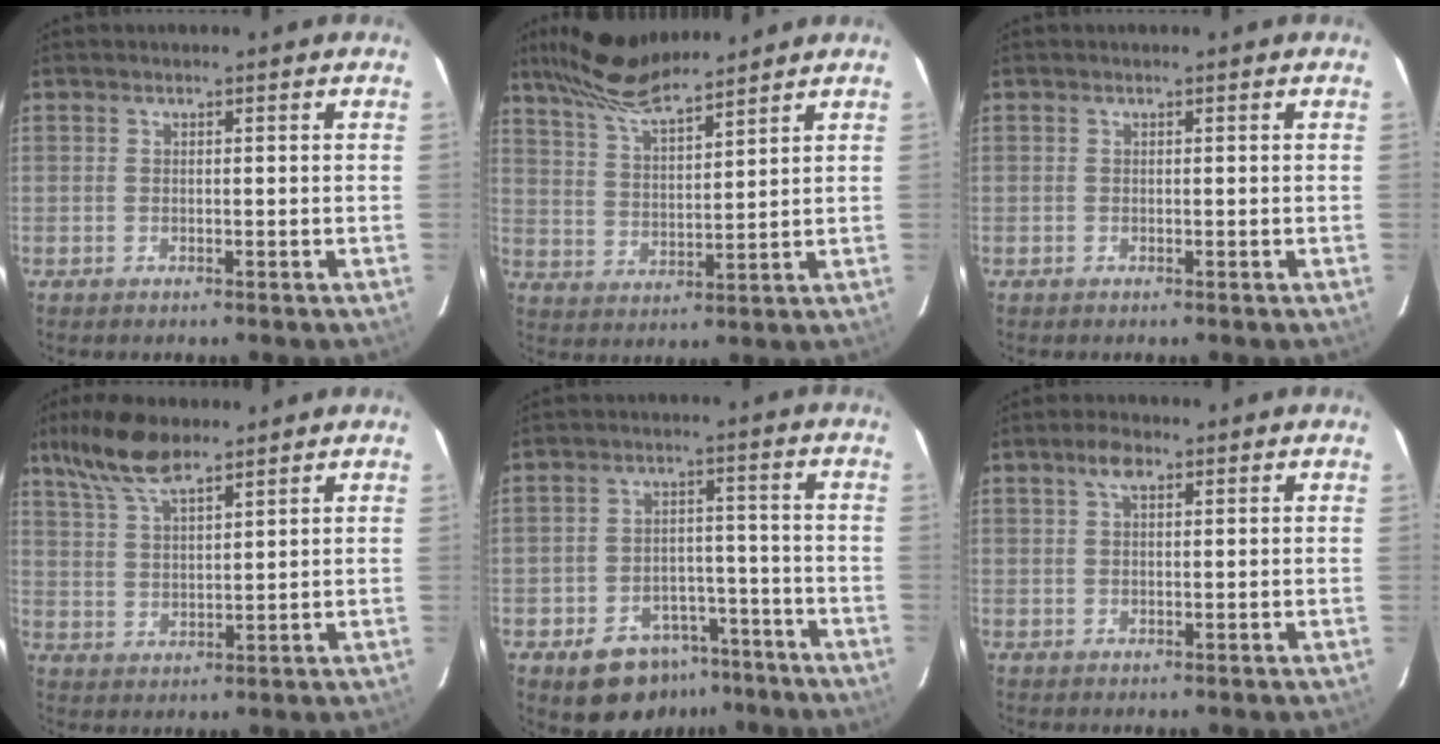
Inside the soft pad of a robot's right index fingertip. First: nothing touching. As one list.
[{"total": 11.7, "force": [10.0, 2.0, 5.7], "torque": [-0.108, 0.017, 0.188]}, {"total": 0.0}, {"total": 9.8, "force": [7.3, 2.9, 5.9], "torque": [-0.119, 0.019, 0.142]}, {"total": 11.4, "force": [-7.5, 7.3, 4.5], "torque": [-0.096, 0.030, -0.087]}, {"total": 3.0, "force": [1.6, 1.3, 2.2], "torque": [-0.042, 0.010, 0.028]}]